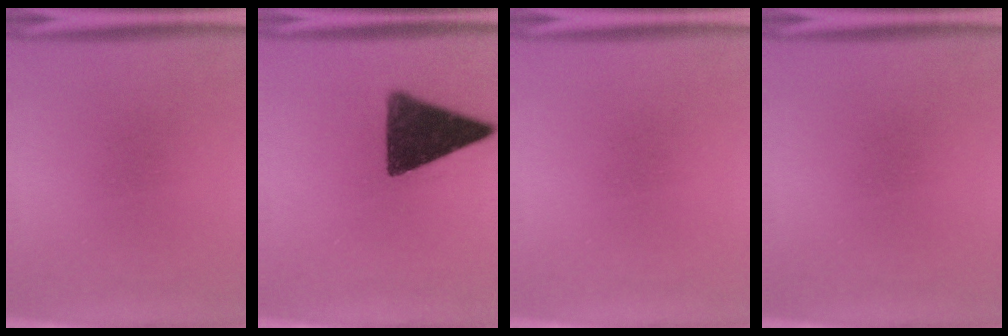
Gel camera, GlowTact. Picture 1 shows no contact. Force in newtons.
{"total": 14.3}
{"total": 0.0}
{"total": 0.0}